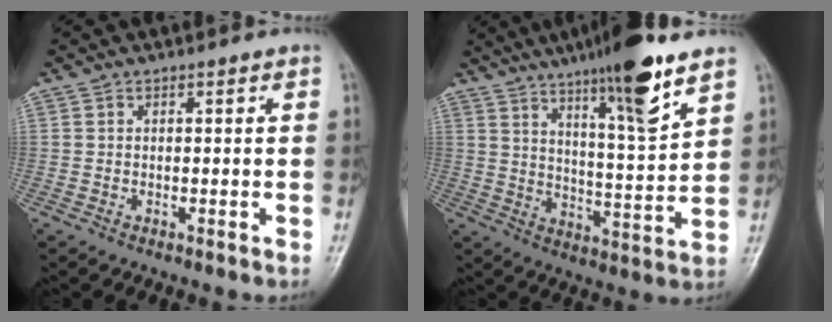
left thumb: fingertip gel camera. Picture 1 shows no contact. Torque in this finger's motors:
{"motor_torque": [3.54, 1.37, 1.44, -1.33, 0.43]}